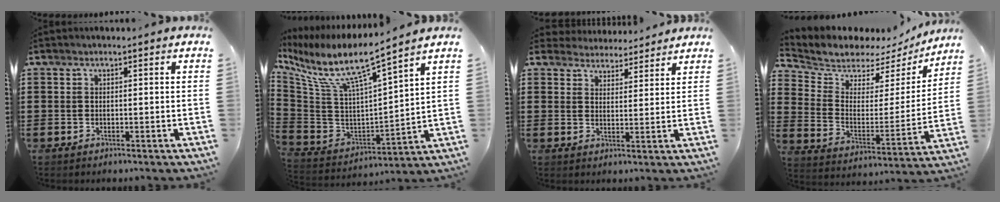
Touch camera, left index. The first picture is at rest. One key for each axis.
{"total": 9.4, "fx": 6.6, "fy": 1.1, "fz": 6.5, "tx": -0.153, "ty": -0.054, "tz": 0.106}
{"total": 3.8, "fx": 3.7, "fy": 1.0, "fz": -0.2, "tx": -0.012, "ty": -0.013, "tz": 0.067}
{"total": 6.0, "fx": 5.6, "fy": 1.9, "fz": 0.4, "tx": -0.049, "ty": -0.047, "tz": 0.095}